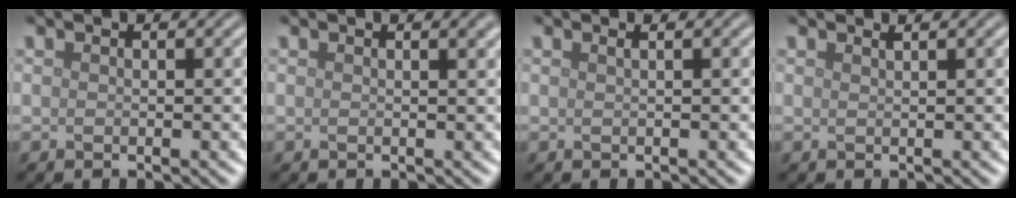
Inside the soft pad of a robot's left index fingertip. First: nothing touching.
{"total": 1.2, "force": [0.7, 0.4, 0.9], "torque": [-0.007, 0.003, 0.009]}
{"total": 0.9, "force": [0.4, 0.4, 0.7], "torque": [-0.006, 0.000, 0.000]}
{"total": 0.7, "force": [0.5, 0.2, 0.4], "torque": [-0.001, -0.001, 0.008]}